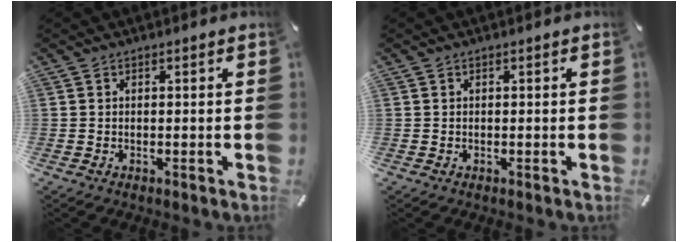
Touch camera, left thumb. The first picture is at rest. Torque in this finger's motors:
{"motor_torque": [0.00, 0.00, 0.00, 0.00, 0.00]}